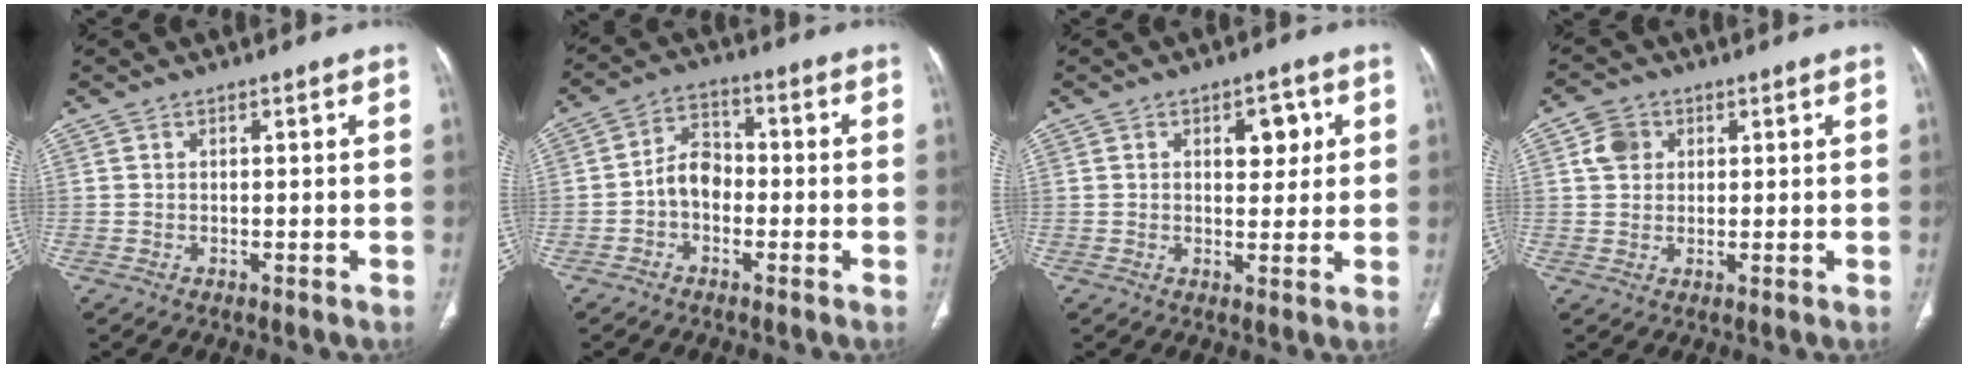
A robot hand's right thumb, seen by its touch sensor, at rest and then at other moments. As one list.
[{"total": 6.0, "force": [-1.5, 4.4, 3.8], "torque": [-0.049, 0.025, -0.039]}, {"total": 5.3, "force": [1.7, 3.1, 3.9], "torque": [-0.028, -0.005, 0.024]}, {"total": 4.5, "force": [1.4, 3.7, 2.1], "torque": [-0.024, 0.002, 0.025]}]